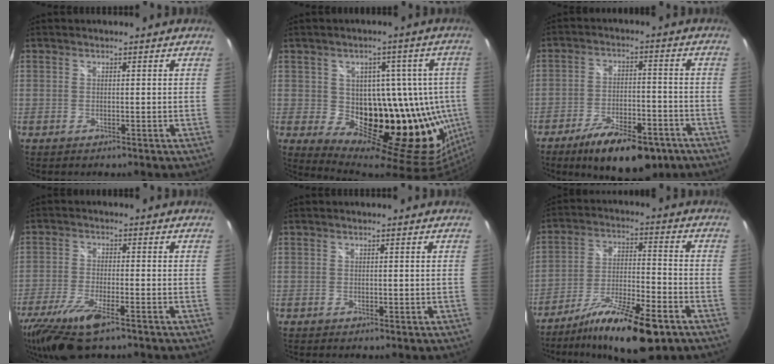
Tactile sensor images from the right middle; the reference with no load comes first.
{"total": 23.2, "force": [0.2, 15.6, 17.1], "torque": [-0.244, 0.003, 0.041]}
{"total": 15.5, "force": [-10.6, 5.9, 9.8], "torque": [-0.173, -0.014, -0.153]}
{"total": 12.6, "force": [-8.3, 3.3, 8.9], "torque": [-0.195, -0.040, -0.154]}
{"total": 0.0}
{"total": 15.2, "force": [-10.5, 3.1, 10.5], "torque": [-0.195, -0.021, -0.180]}